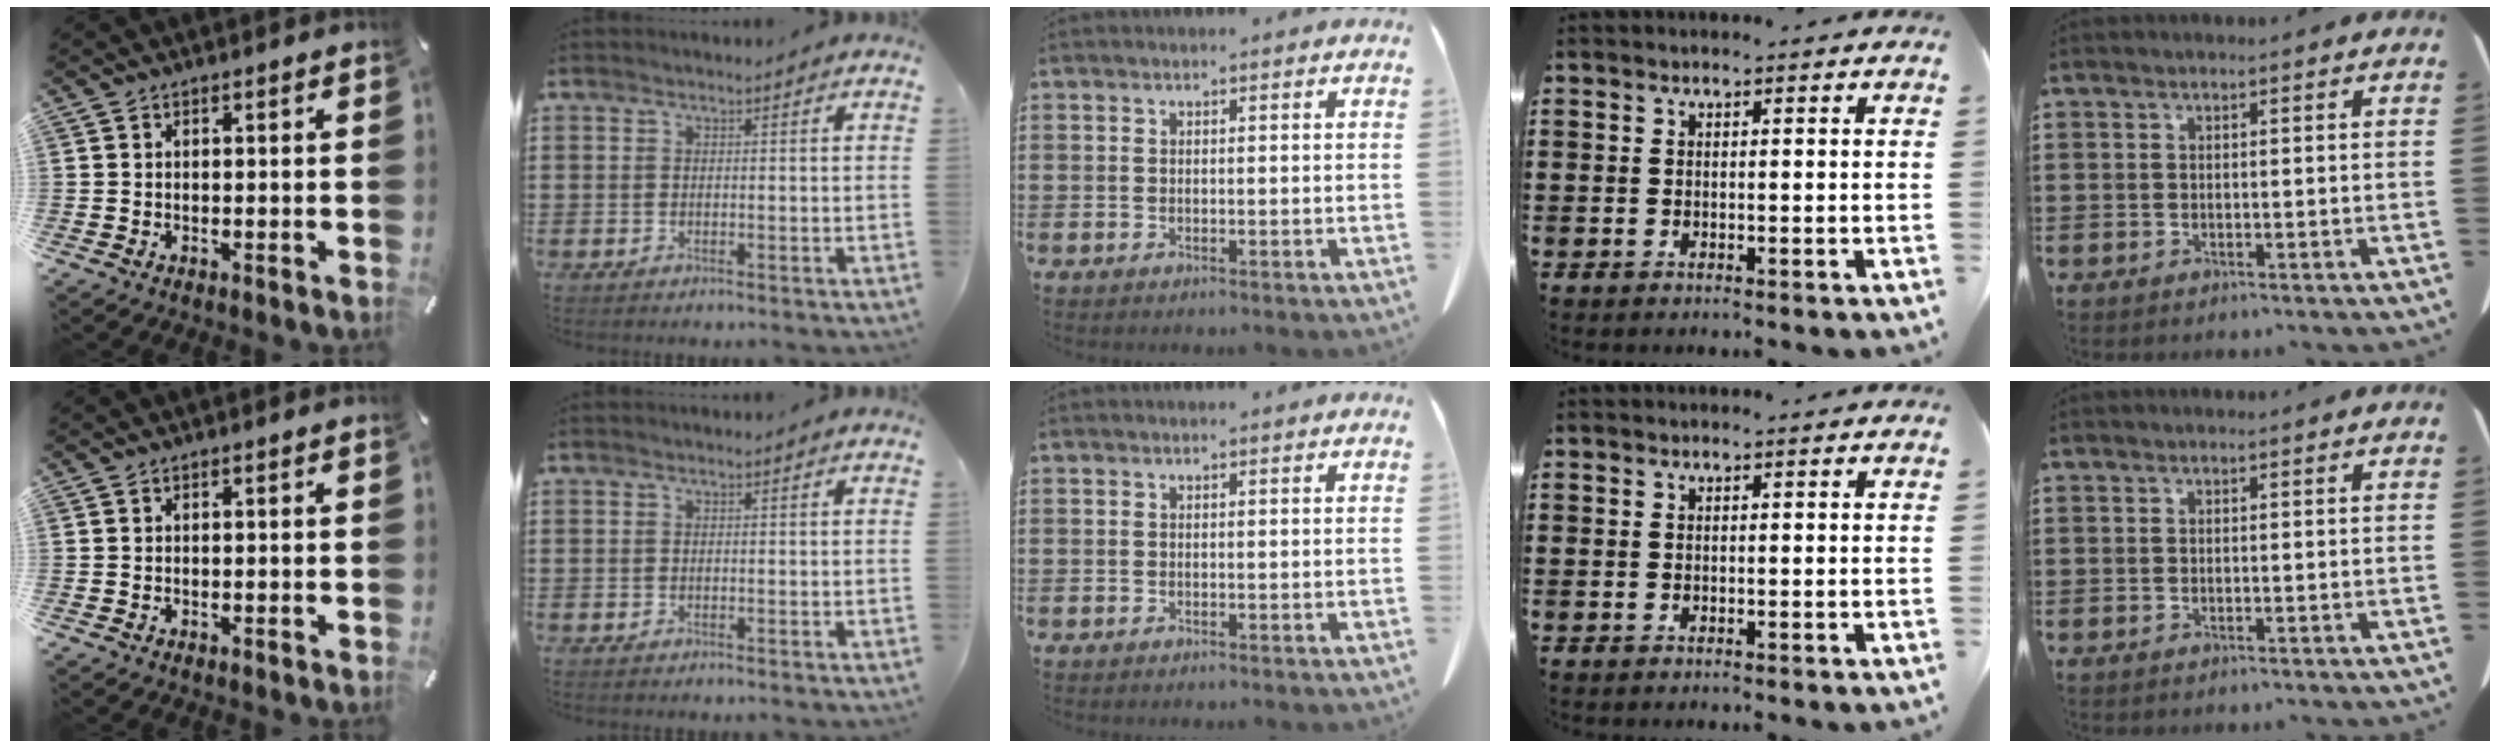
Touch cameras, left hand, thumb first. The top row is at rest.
{}